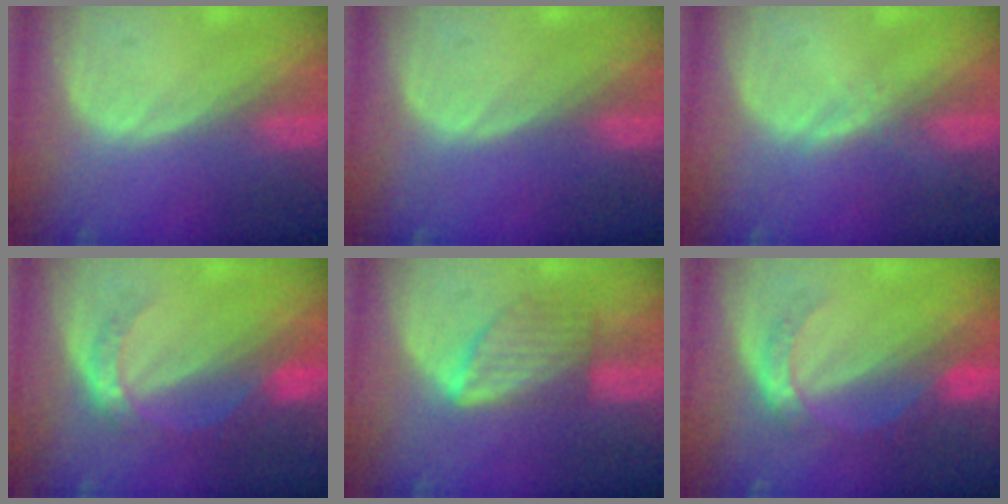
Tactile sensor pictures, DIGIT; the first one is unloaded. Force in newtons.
{"total": 0.0}
{"total": 1.1, "press": 1.1, "slide": 0.1}
{"total": 5.1, "press": 4.6, "slide": 2.3}
{"total": 5.9, "press": 5.7, "slide": 1.5}
{"total": 5.2, "press": 4.6, "slide": 2.2}